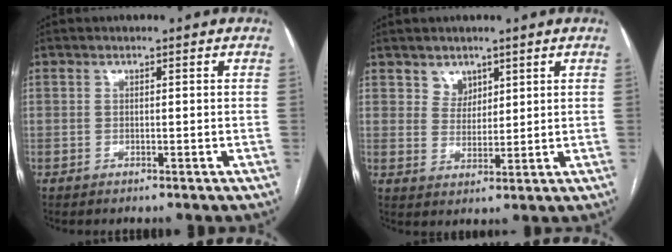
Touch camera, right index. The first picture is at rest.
{"total": 3.4, "force": [2.2, 2.5, 0.6], "torque": [-0.004, 0.000, 0.041]}